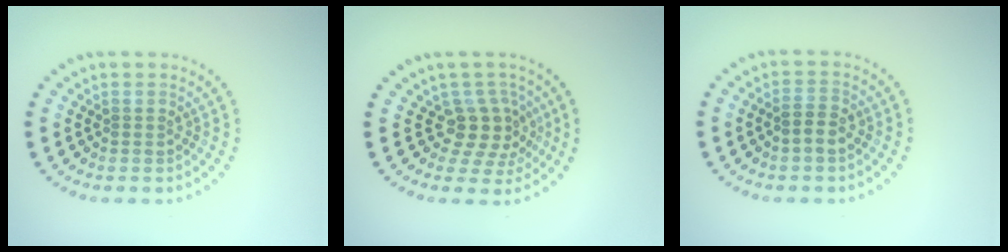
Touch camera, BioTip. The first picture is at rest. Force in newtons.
{"total": 3.5, "press": 2.7, "slide": 2.3}
{"total": 2.0, "press": 1.9, "slide": 0.4}